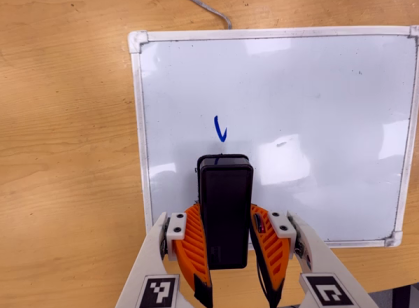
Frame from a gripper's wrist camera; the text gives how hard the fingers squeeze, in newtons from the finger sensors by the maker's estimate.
{"total": 6.1, "left": 5.5, "right": 6.6}